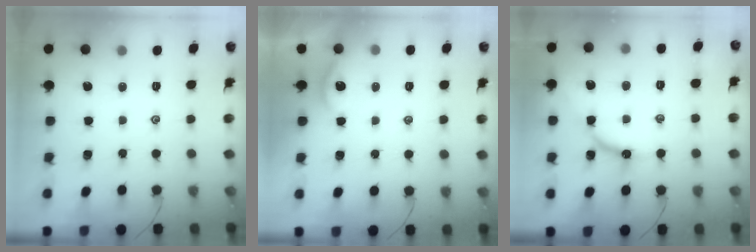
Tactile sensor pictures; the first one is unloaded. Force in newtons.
{"total": 3.2, "press": 3.2, "slide": 0.3}
{"total": 8.9, "press": 8.9, "slide": 0.3}